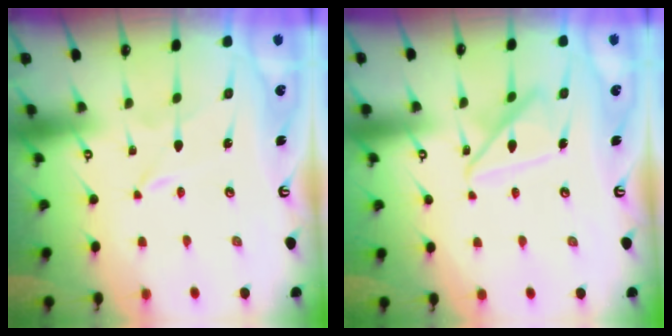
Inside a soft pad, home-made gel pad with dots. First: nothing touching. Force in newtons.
{"total": 13.5, "press": 13.5, "slide": 1.2}